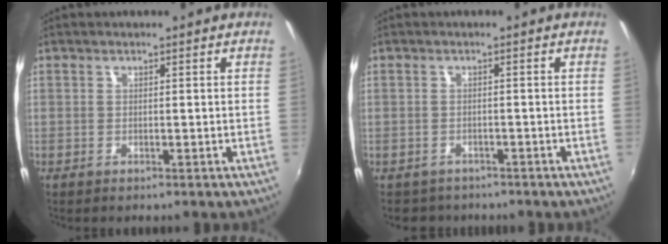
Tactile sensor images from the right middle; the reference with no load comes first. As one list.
[{"total": 3.0, "force": [-2.4, 1.8, 0.2], "torque": [-0.013, -0.007, -0.036]}]